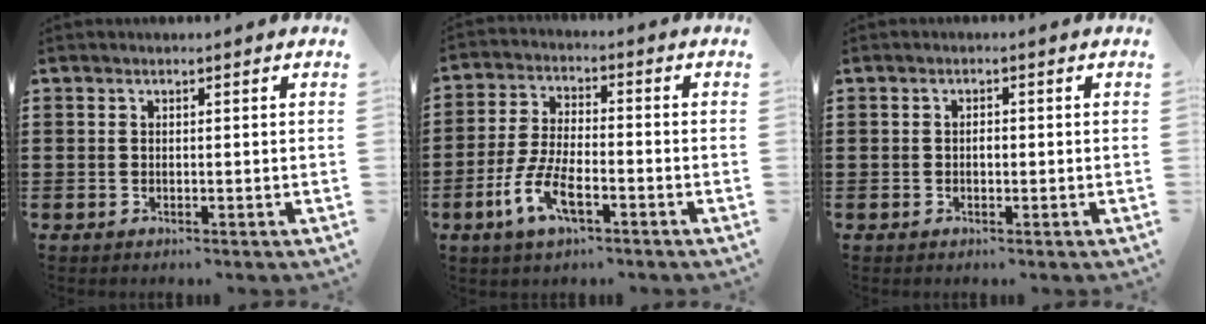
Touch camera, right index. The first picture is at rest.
{"total": 7.6, "force": [-3.6, 2.7, 6.1], "torque": [-0.145, -0.012, -0.072]}
{"total": 1.1, "force": [-0.2, 0.5, 1.0], "torque": [-0.020, 0.001, -0.004]}